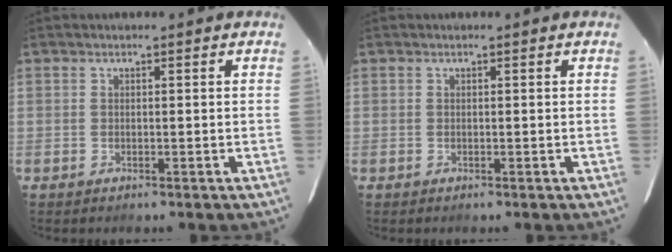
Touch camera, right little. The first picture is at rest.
{"total": 0.0}